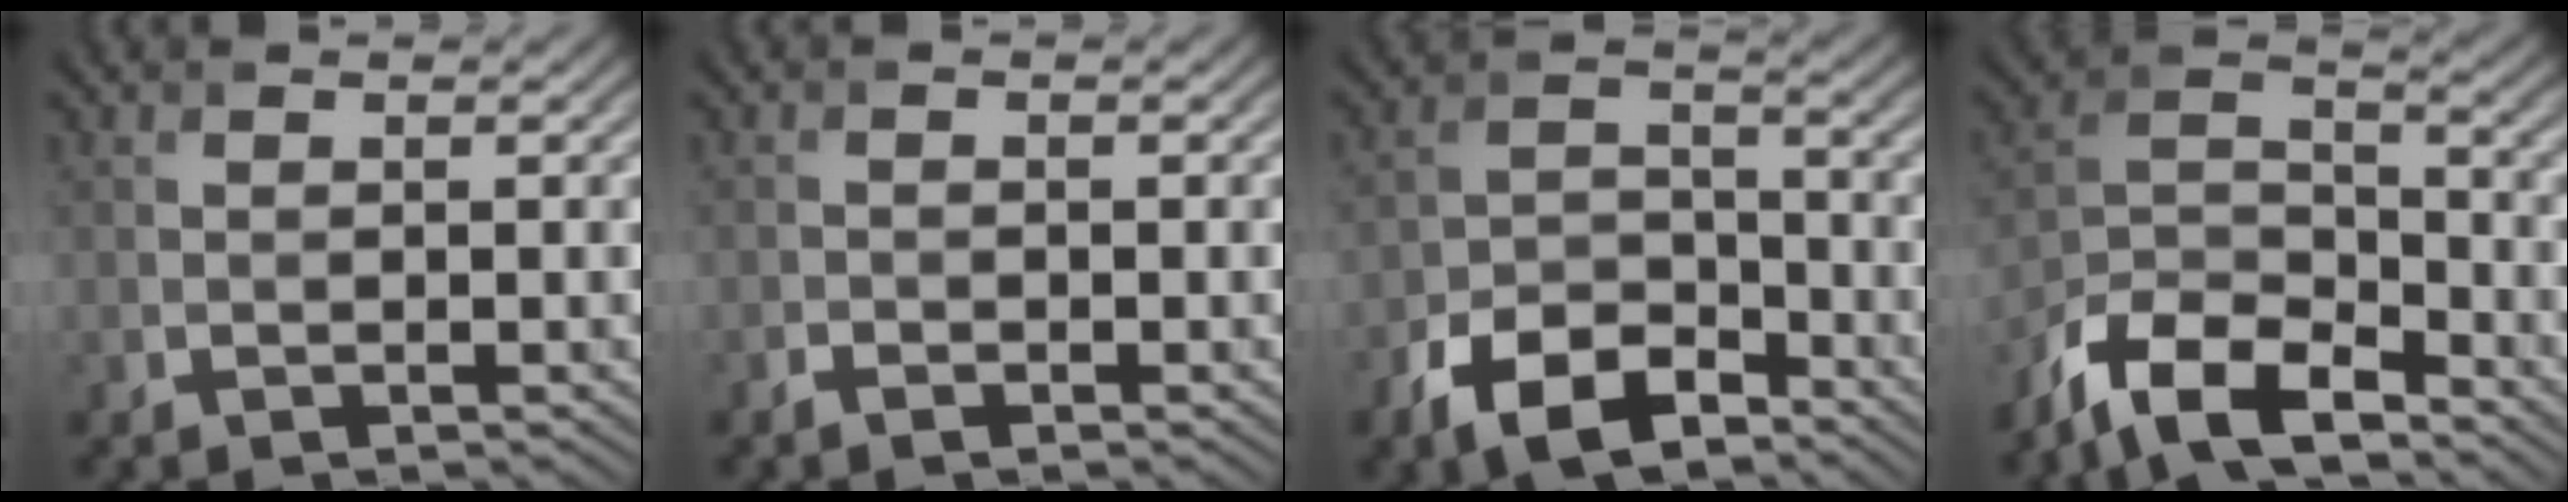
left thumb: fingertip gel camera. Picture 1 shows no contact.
{"total": 1.0, "force": [-0.7, 0.5, 0.5], "torque": [-0.009, -0.002, -0.013]}
{"total": 8.6, "force": [-5.8, 4.5, 4.5], "torque": [-0.082, -0.008, -0.117]}
{"total": 10.4, "force": [-8.0, 3.8, 5.4], "torque": [-0.108, -0.003, -0.170]}